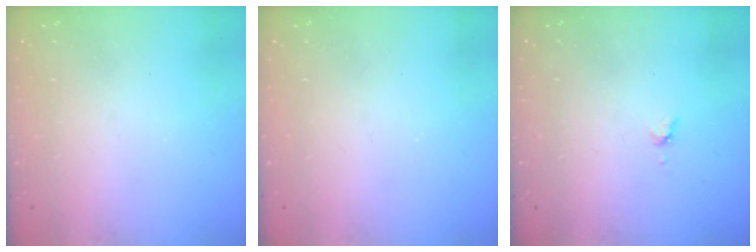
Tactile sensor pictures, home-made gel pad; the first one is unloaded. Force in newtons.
{"total": 0.0}
{"total": 3.4, "press": 3.4, "slide": 0.4}